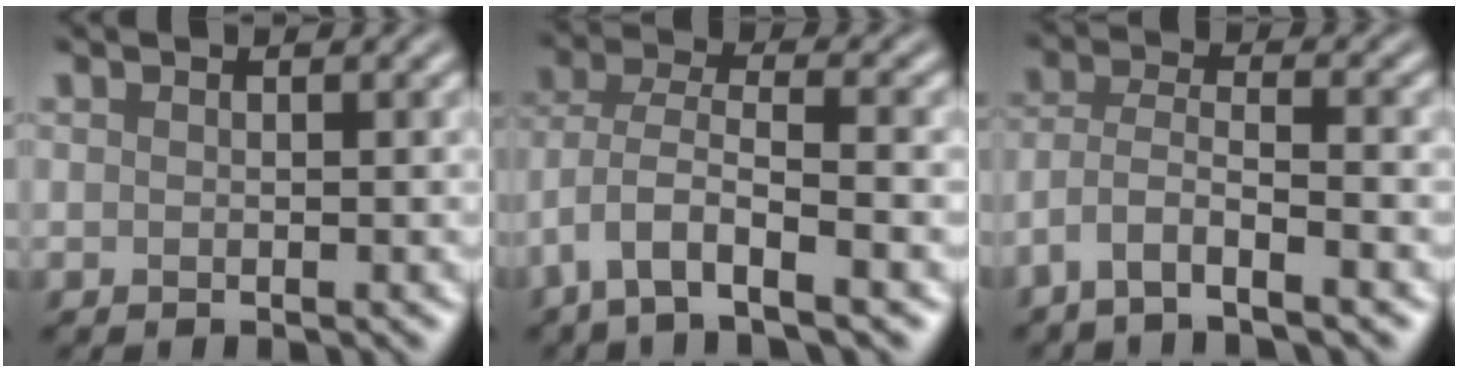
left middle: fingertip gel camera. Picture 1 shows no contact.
{"total": 6.7, "force": [-3.6, 2.2, 5.2], "torque": [-0.101, 0.000, -0.079]}
{"total": 3.9, "force": [-2.5, 0.8, 2.9], "torque": [-0.056, 0.002, -0.058]}